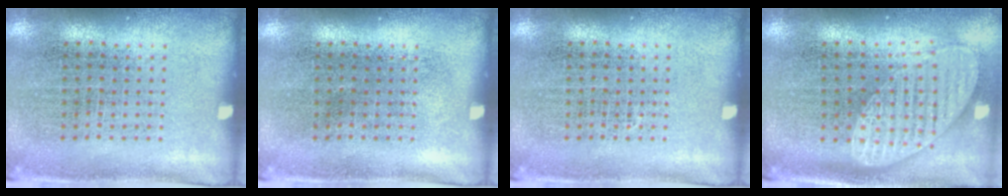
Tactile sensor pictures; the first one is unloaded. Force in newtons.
{"total": 0.0}
{"total": 0.0}
{"total": 1.8, "press": 1.5, "slide": 1.1}